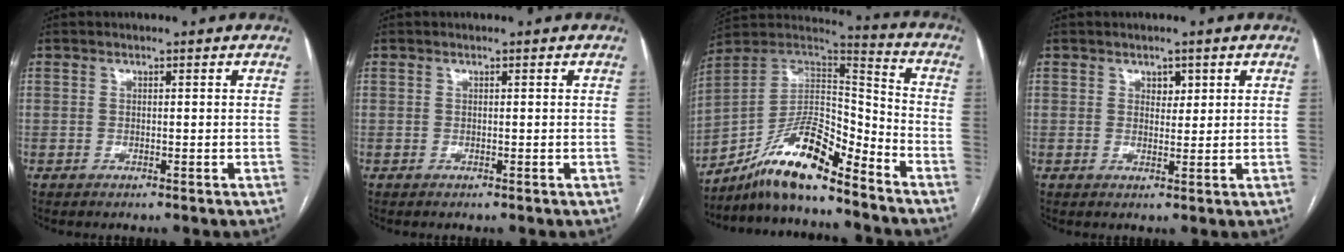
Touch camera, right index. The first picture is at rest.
{"total": 0.0}
{"total": 14.8, "force": [-11.2, 2.8, 9.4], "torque": [-0.160, 0.025, -0.195]}
{"total": 1.9, "force": [1.0, 1.2, 1.1], "torque": [-0.012, 0.000, 0.015]}